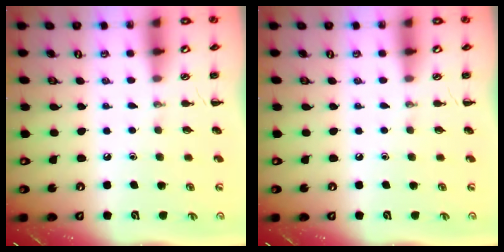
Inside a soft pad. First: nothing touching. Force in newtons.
{"total": 0.0}